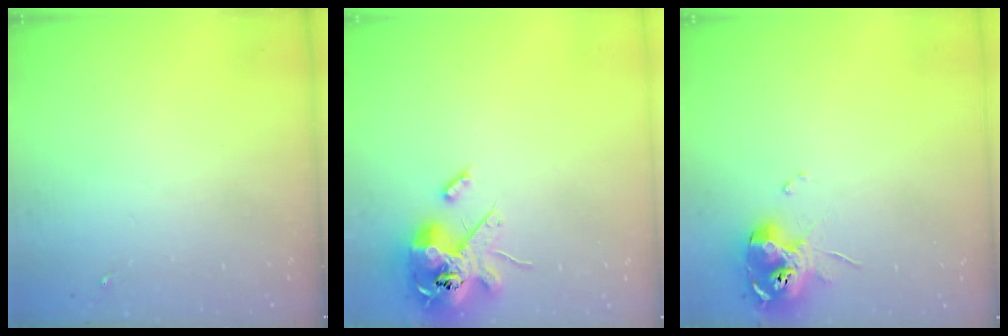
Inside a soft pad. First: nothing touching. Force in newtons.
{"total": 14.9, "press": 14.7, "slide": 2.6}
{"total": 11.0, "press": 10.9, "slide": 1.3}